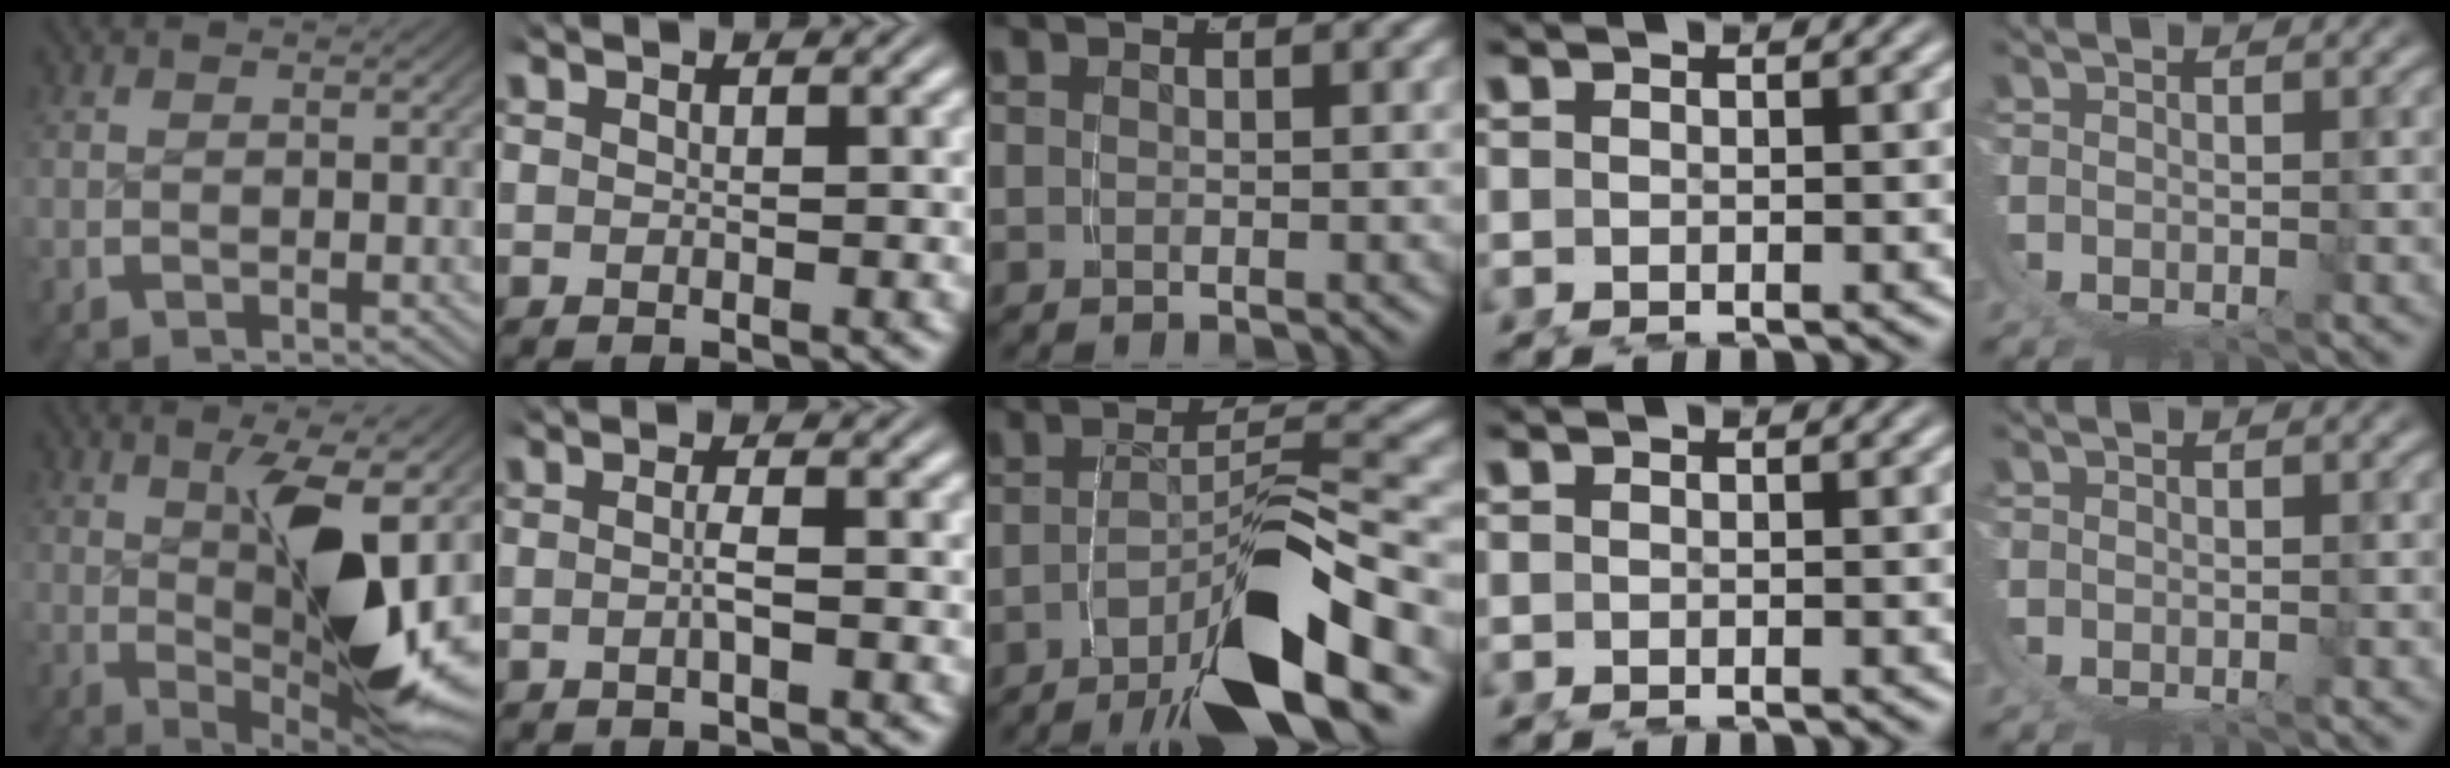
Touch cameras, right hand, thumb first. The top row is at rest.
{"thumb": {"total": 12.4, "force": [0.0, 5.1, 11.3], "torque": [-0.192, -0.022, 0.019]}, "index": {"total": 1.3, "force": [-0.6, -0.2, 1.1], "torque": [-0.022, -0.001, -0.013]}, "middle": {"total": 7.7, "force": [-4.8, 0.8, 5.9], "torque": [-0.086, -0.003, -0.070]}}